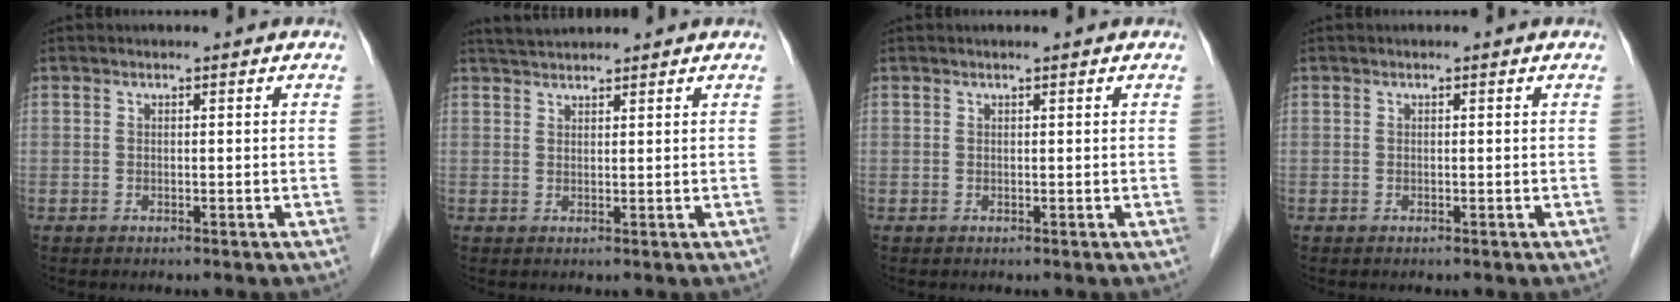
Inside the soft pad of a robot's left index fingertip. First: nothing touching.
{"total": 3.1, "force": [3.0, 0.1, 0.7], "torque": [-0.016, 0.025, 0.058]}
{"total": 0.6, "force": [0.4, -0.1, 0.3], "torque": [-0.008, 0.003, 0.010]}
{"total": 0.0}